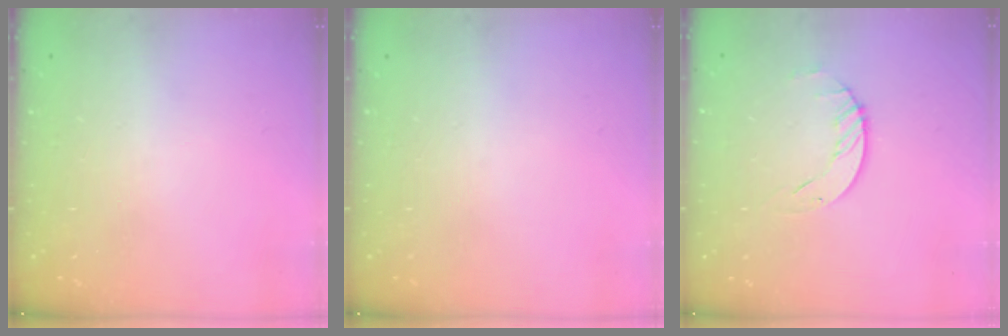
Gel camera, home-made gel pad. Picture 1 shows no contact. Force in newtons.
{"total": 0.0}
{"total": 2.3, "press": 2.3, "slide": 0.3}